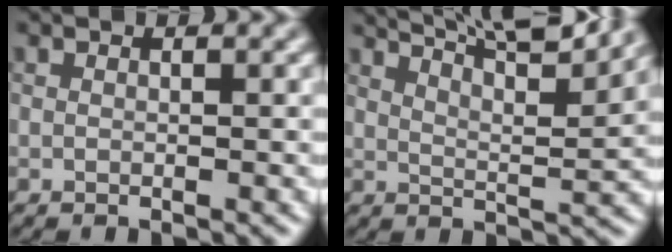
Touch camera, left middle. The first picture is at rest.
{"total": 10.2, "force": [8.1, 1.9, 5.9], "torque": [-0.087, 0.023, 0.097]}